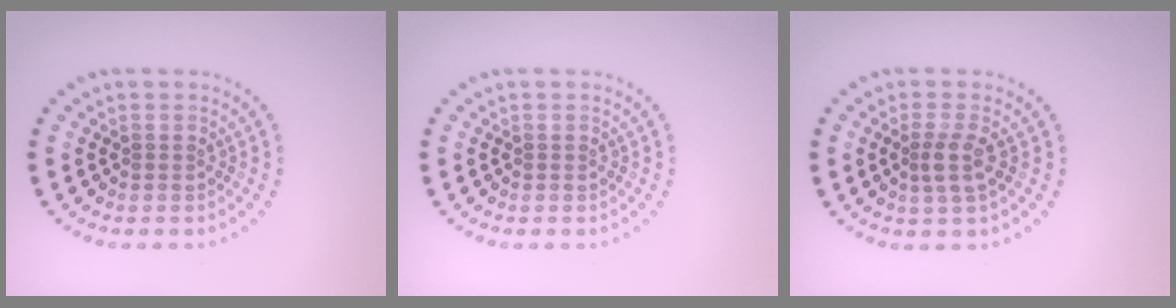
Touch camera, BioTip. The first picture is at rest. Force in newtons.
{"total": 0.0}
{"total": 2.1, "press": 1.7, "slide": 1.3}